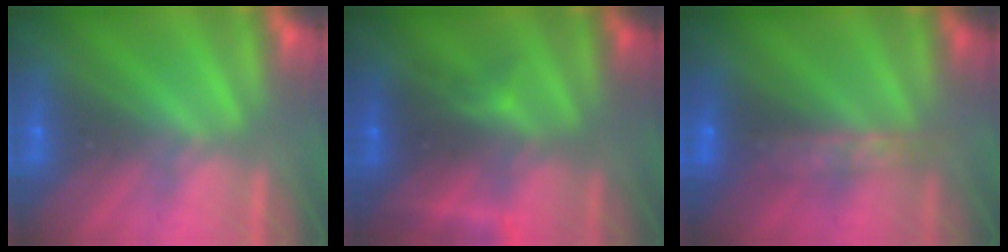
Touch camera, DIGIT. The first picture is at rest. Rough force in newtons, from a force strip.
{"total": 2.5}
{"total": 6.4}